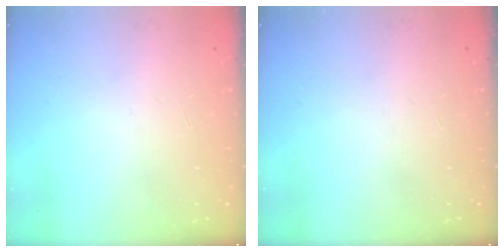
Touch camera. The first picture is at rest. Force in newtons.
{"total": 0.0}